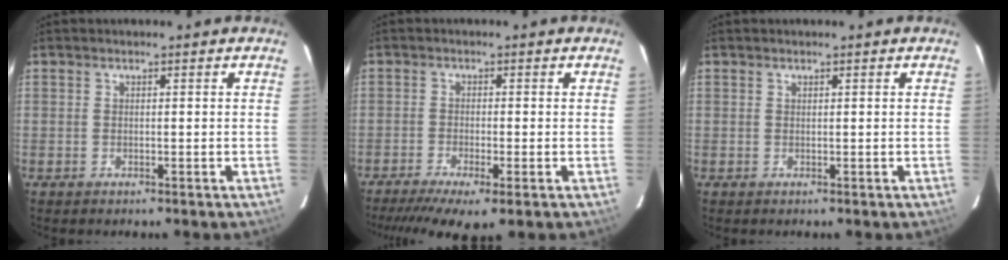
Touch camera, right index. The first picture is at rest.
{"total": 8.7, "force": [-6.1, 1.2, 6.0], "torque": [-0.125, -0.034, -0.101]}
{"total": 0.0}